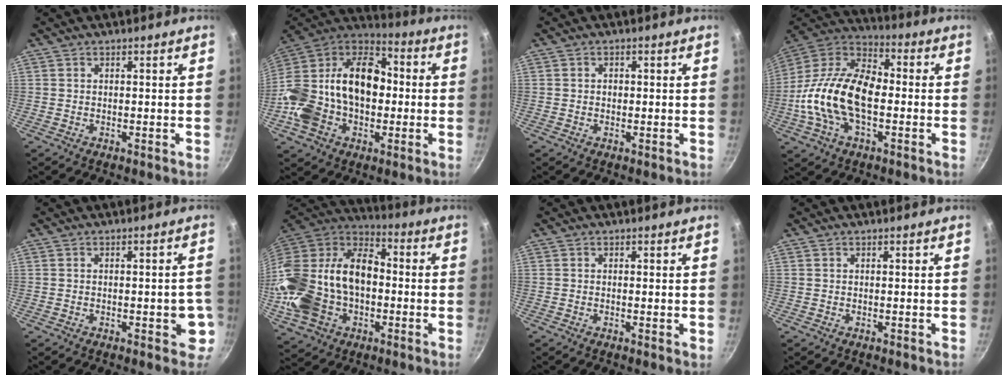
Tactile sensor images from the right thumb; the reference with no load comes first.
{"total": 27.6, "force": [-1.6, 19.4, 19.6], "torque": [-0.366, 0.064, -0.038]}
{"total": 1.1, "force": [0.0, 1.0, 0.5], "torque": [-0.006, 0.004, -0.001]}
{"total": 20.9, "force": [-2.5, 12.1, 16.8], "torque": [-0.295, 0.037, -0.064]}
{"total": 5.3, "force": [-1.3, 2.4, 4.6], "torque": [-0.033, 0.009, -0.017]}
{"total": 27.5, "force": [-4.1, 19.2, 19.3], "torque": [-0.383, 0.052, -0.070]}
{"total": 0.7, "force": [-0.1, 0.0, 0.7], "torque": [-0.011, -0.002, -0.003]}
{"total": 0.0}